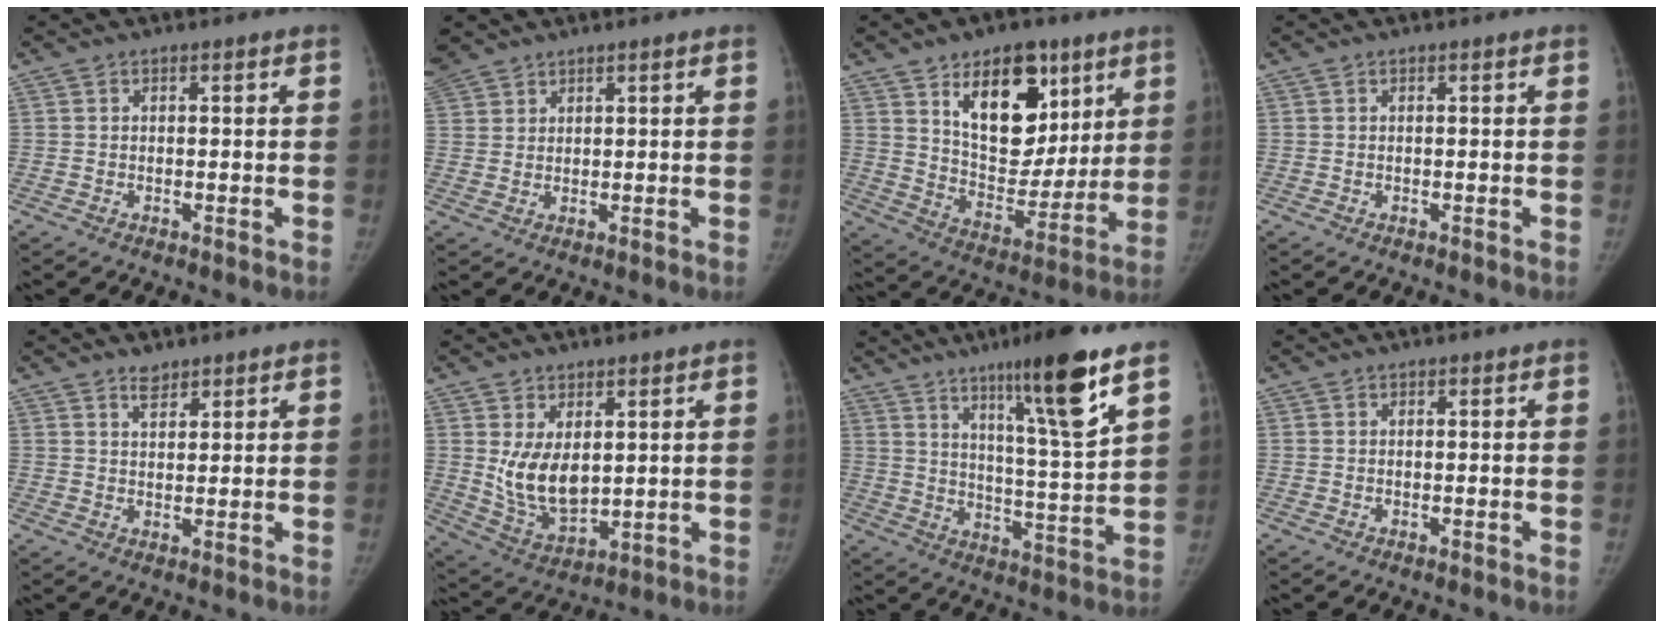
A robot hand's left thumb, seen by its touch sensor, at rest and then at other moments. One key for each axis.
{"total": 7.0, "fx": 5.0, "fy": 4.5, "fz": 1.7, "tx": -0.041, "ty": 0.010, "tz": 0.109}
{"total": 18.2, "fx": 9.0, "fy": 10.9, "fz": 11.4, "tx": -0.109, "ty": -0.056, "tz": 0.153}
{"total": 0.0}
{"total": 2.6, "fx": 2.1, "fy": 1.2, "fz": 0.8, "tx": 0.002, "ty": -0.017, "tz": 0.035}
{"total": 10.1, "fx": 2.2, "fy": 6.4, "fz": 7.5, "tx": -0.108, "ty": -0.029, "tz": 0.062}
{"total": 15.7, "fx": 9.3, "fy": 0.9, "fz": 12.6, "tx": -0.194, "ty": -0.058, "tz": 0.150}
{"total": 0.0}